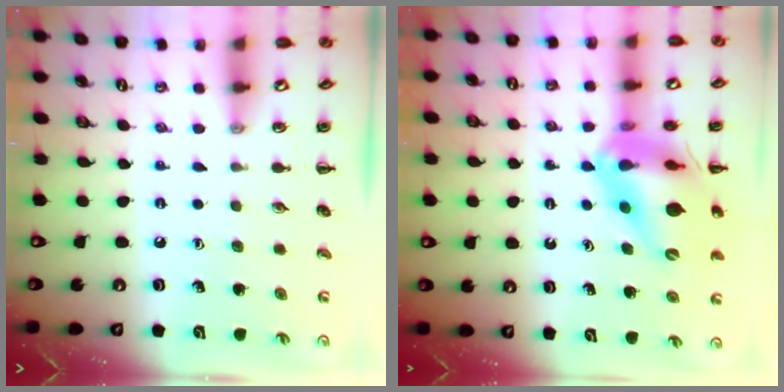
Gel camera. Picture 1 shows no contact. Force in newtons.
{"total": 17.9, "press": 17.6, "slide": 3.5}